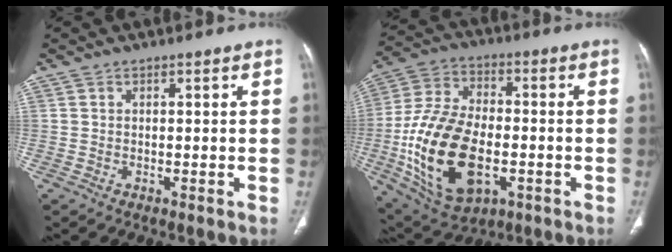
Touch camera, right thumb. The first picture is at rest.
{"total": 22.0, "force": [-4.9, 12.7, 17.2], "torque": [-0.324, 0.012, -0.071]}